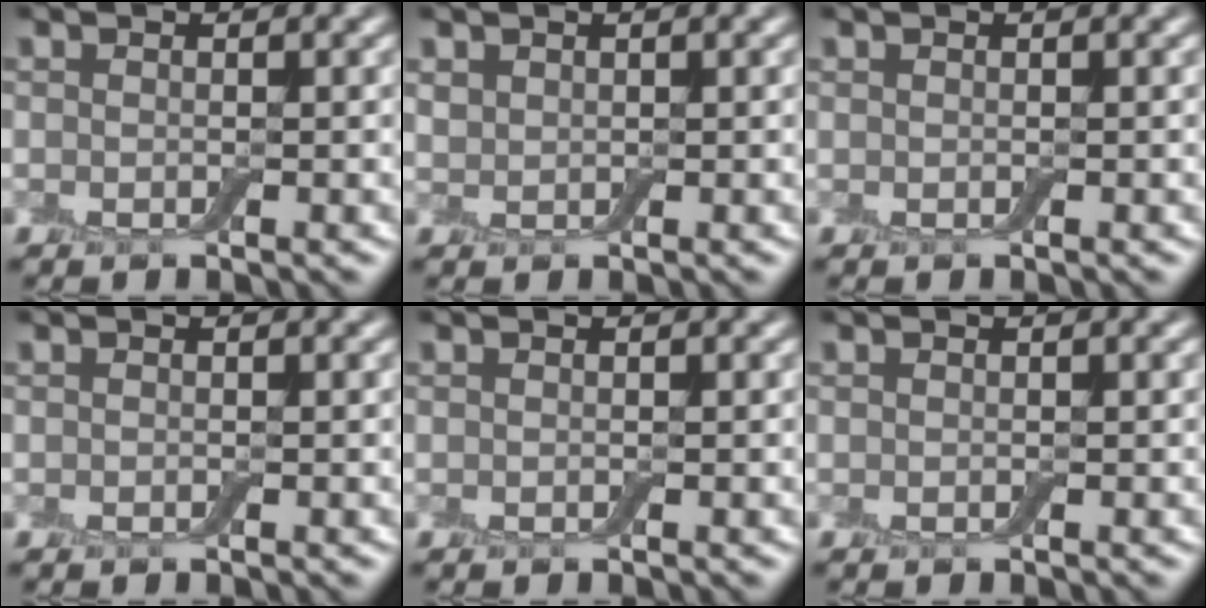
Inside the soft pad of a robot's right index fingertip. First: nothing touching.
{"total": 0.8, "force": [0.5, 0.6, 0.1], "torque": [-0.005, -0.003, 0.014]}
{"total": 0.0}
{"total": 0.0}
{"total": 0.0}
{"total": 0.0}